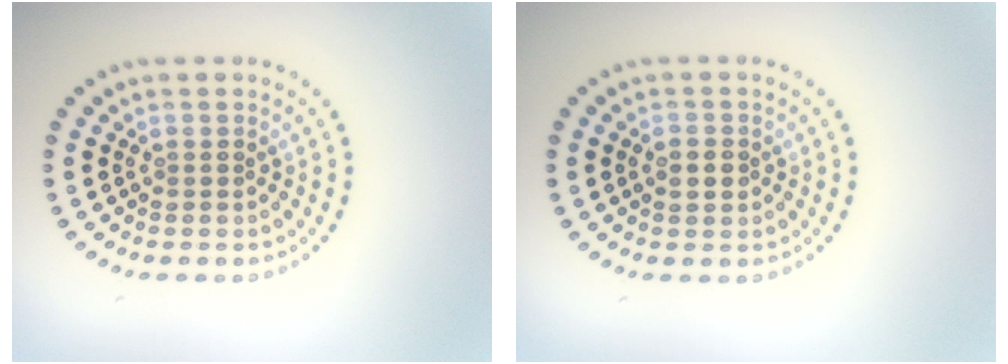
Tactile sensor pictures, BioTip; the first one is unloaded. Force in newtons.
{"total": 1.5, "press": 1.5, "slide": 0.0}